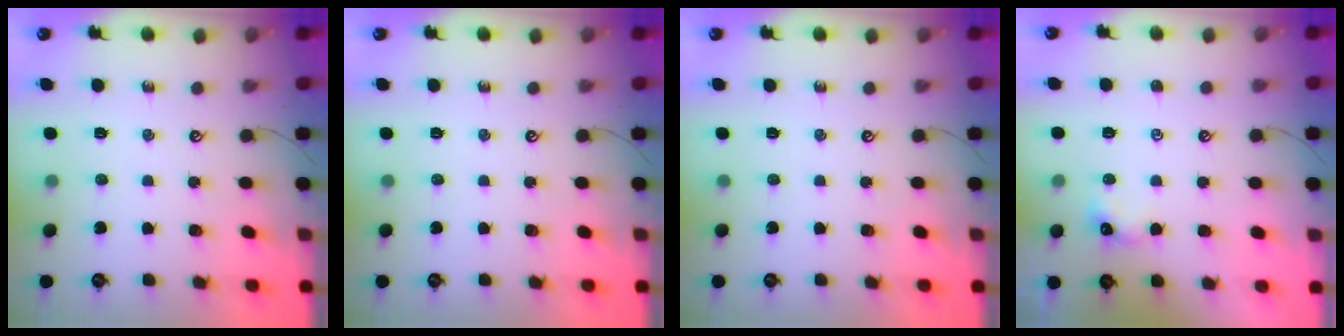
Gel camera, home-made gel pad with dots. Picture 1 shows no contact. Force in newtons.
{"total": 0.0}
{"total": 0.0}
{"total": 1.8, "press": 1.7, "slide": 0.5}